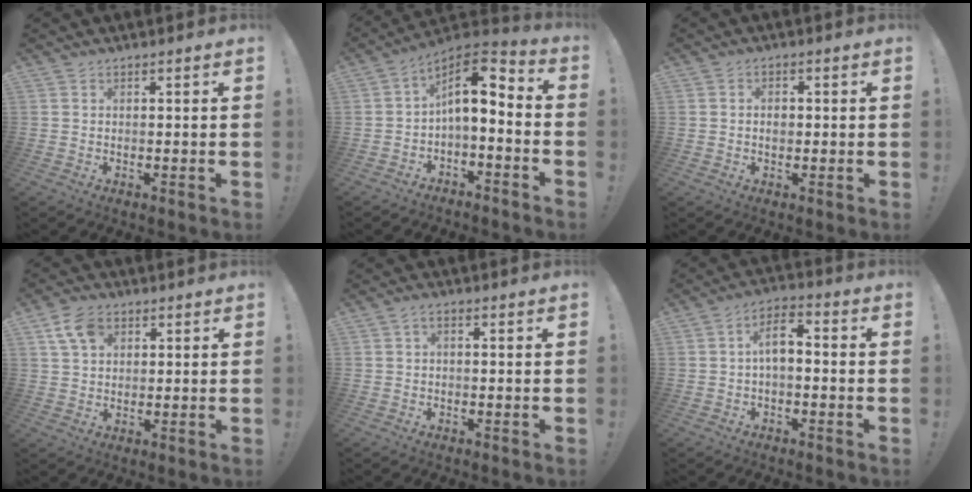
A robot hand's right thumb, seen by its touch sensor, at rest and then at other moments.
{"total": 8.4, "force": [0.5, 4.0, 7.4], "torque": [-0.118, -0.004, 0.009]}
{"total": 2.0, "force": [-0.4, 1.7, 1.1], "torque": [-0.011, 0.003, -0.010]}
{"total": 8.0, "force": [3.8, 5.8, 3.9], "torque": [-0.067, -0.004, 0.076]}
{"total": 1.9, "force": [-0.4, 0.6, 1.7], "torque": [-0.035, 0.006, -0.007]}
{"total": 7.1, "force": [-0.2, 3.5, 6.2], "torque": [-0.104, 0.010, -0.001]}